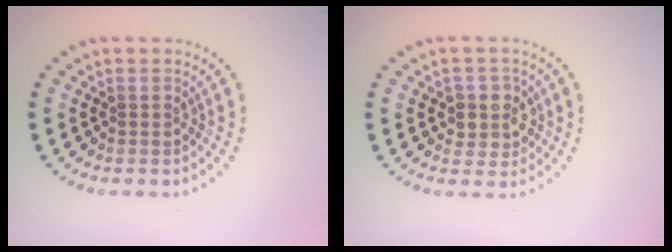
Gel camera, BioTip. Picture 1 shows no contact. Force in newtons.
{"total": 2.8, "press": 2.6, "slide": 1.0}